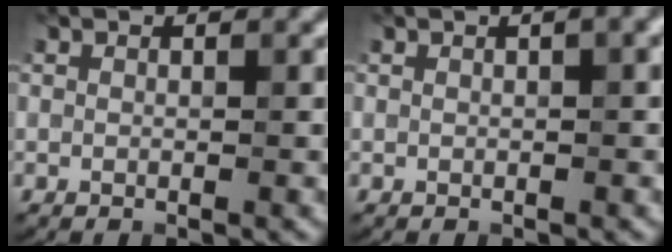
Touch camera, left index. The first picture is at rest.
{"total": 2.2, "force": [0.7, 0.7, 1.9], "torque": [-0.018, 0.010, 0.006]}